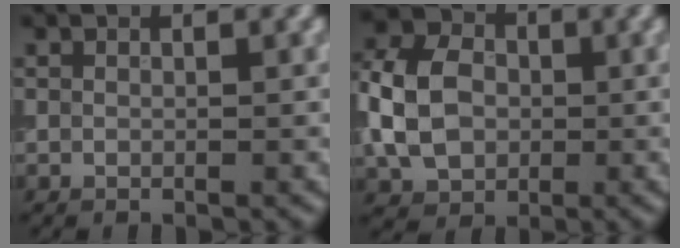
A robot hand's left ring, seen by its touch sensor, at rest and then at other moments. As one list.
[{"total": 7.6, "force": [-0.5, 5.9, 4.7], "torque": [-0.108, 0.012, -0.023]}]